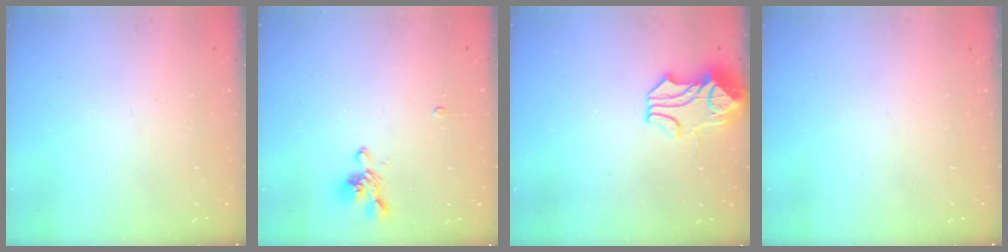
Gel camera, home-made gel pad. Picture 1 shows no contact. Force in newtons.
{"total": 1.5, "press": 1.3, "slide": 0.8}
{"total": 1.6, "press": 0.9, "slide": 1.3}
{"total": 0.0}